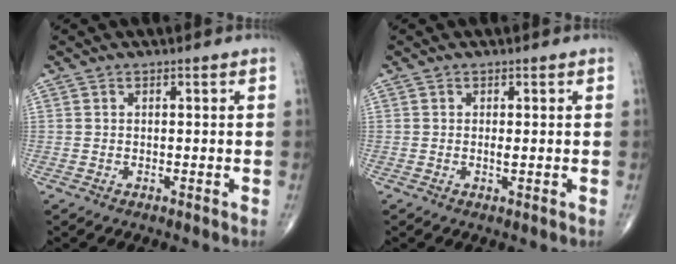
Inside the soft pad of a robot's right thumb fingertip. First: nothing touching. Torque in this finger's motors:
{"motor_torque": [0.37, 0.12, 0.24, -0.16, 0.01]}